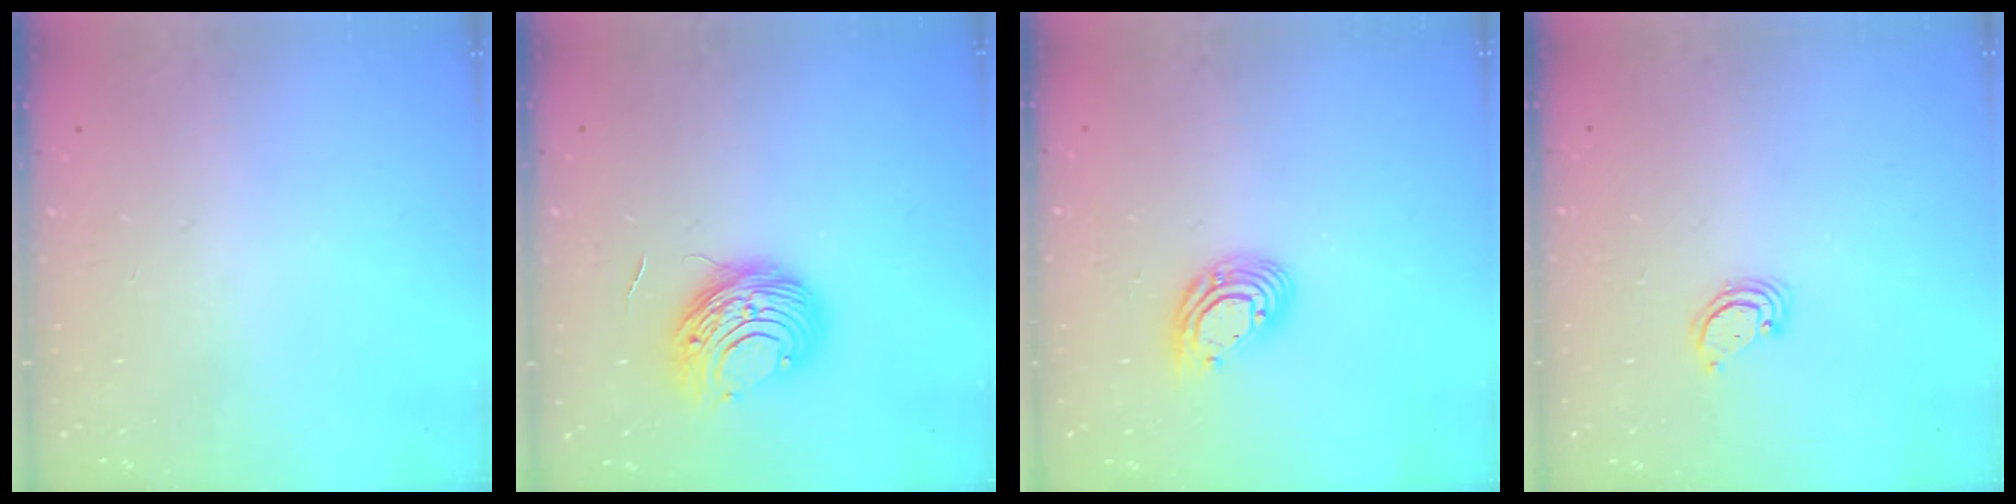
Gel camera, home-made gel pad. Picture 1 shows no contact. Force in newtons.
{"total": 9.6, "press": 9.5, "slide": 1.2}
{"total": 10.5, "press": 10.4, "slide": 1.9}
{"total": 2.6, "press": 2.6, "slide": 0.2}